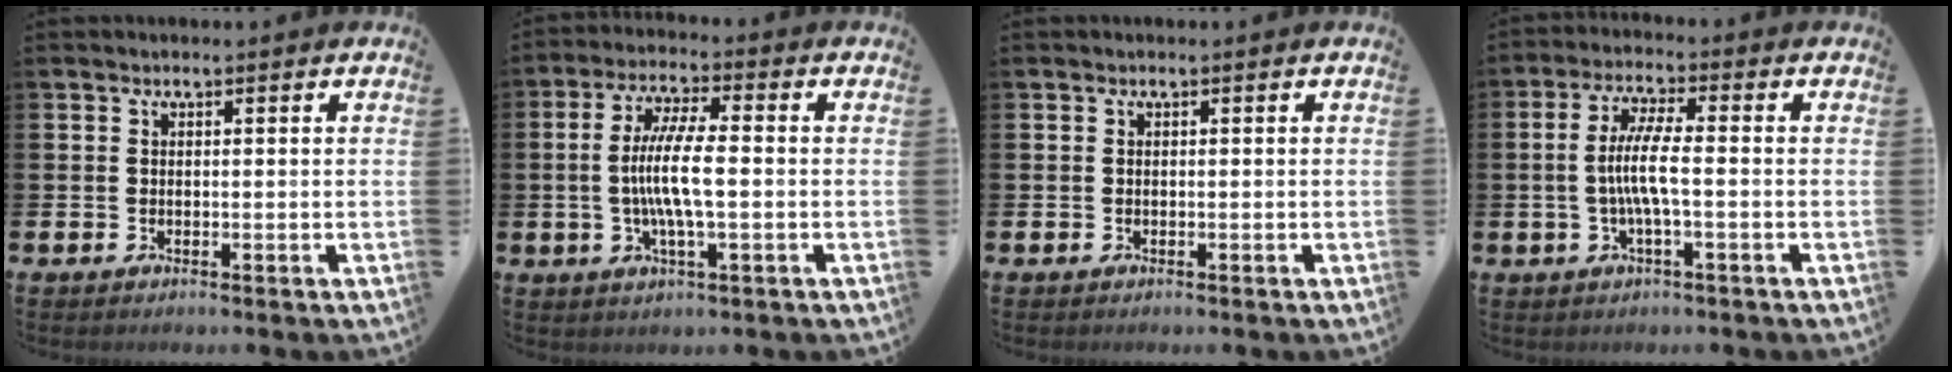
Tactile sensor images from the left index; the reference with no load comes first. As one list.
[{"total": 7.9, "force": [-0.5, 1.9, 7.6], "torque": [-0.153, -0.001, -0.017]}, {"total": 0.0}, {"total": 5.8, "force": [-0.6, 1.2, 5.7], "torque": [-0.108, 0.003, -0.016]}]